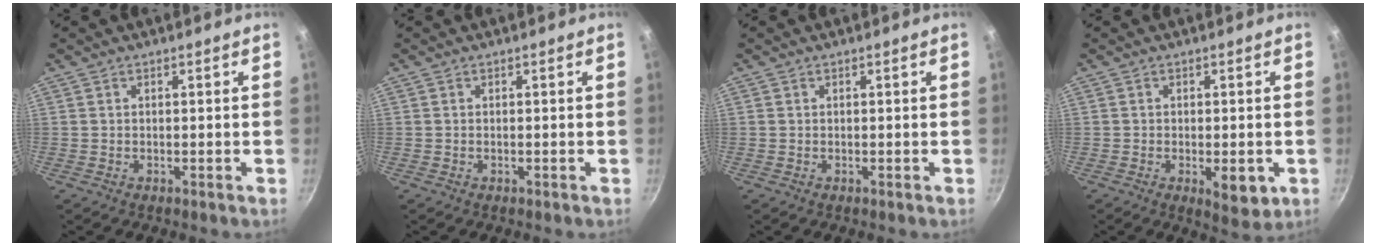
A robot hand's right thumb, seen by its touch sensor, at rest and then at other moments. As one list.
[{"total": 0.0}, {"total": 0.0}, {"total": 6.1, "force": [-1.6, 2.8, 5.2], "torque": [-0.055, -0.003, -0.016]}]